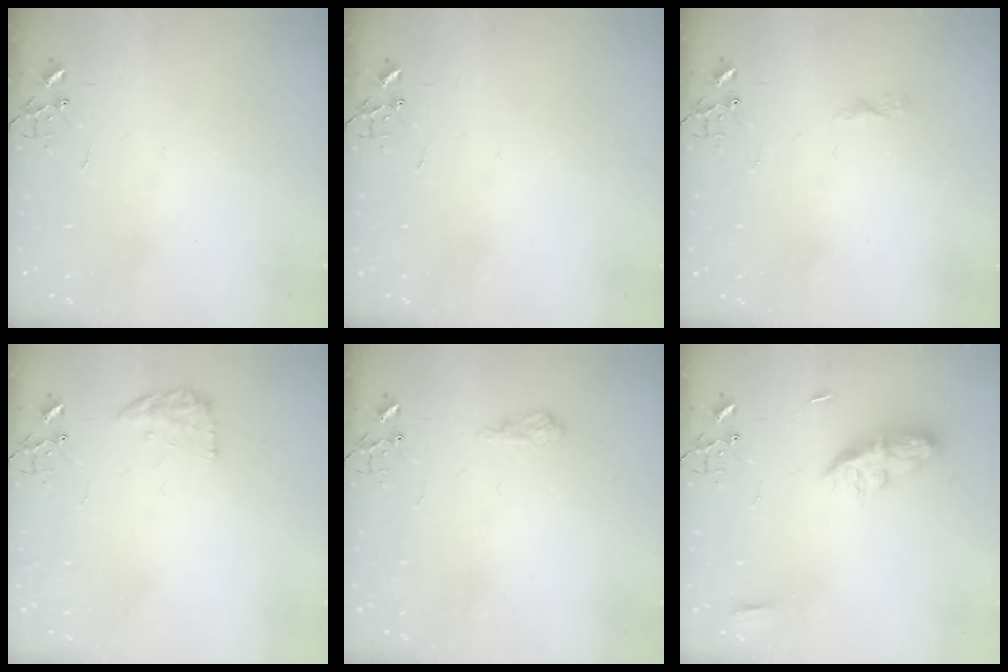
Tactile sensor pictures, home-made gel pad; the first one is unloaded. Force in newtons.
{"total": 0.0}
{"total": 3.9, "press": 3.8, "slide": 0.5}
{"total": 10.1, "press": 10.1, "slide": 0.5}
{"total": 6.5, "press": 6.5, "slide": 0.8}
{"total": 8.0, "press": 8.0, "slide": 0.4}